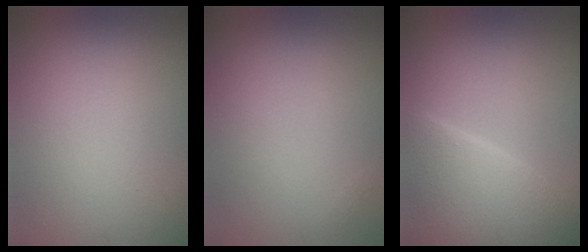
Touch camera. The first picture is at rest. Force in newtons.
{"total": 0.0}
{"total": 7.6, "press": 7.6, "slide": 0.4}